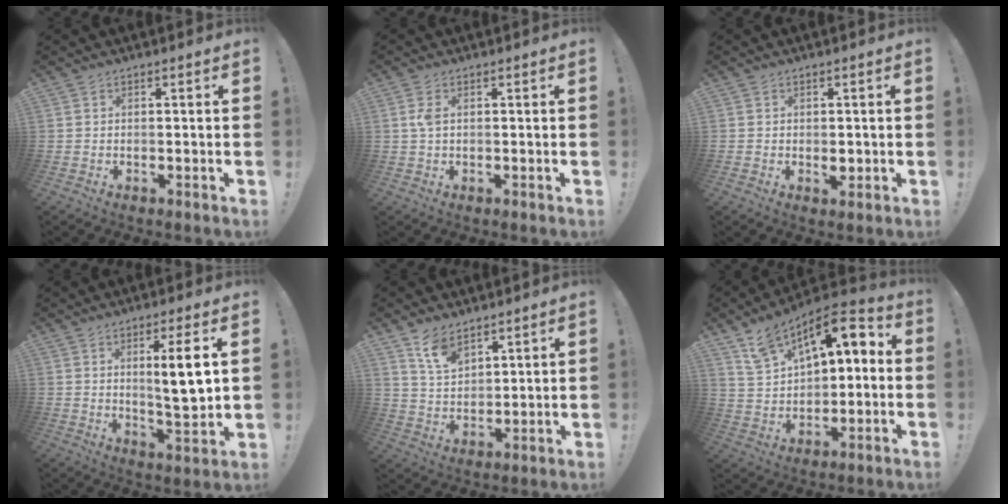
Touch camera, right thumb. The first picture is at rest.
{"total": 2.7, "force": [0.5, 1.4, 2.3], "torque": [-0.045, 0.005, 0.009]}
{"total": 2.0, "force": [-0.2, 1.5, 1.3], "torque": [-0.003, -0.003, -0.006]}
{"total": 9.0, "force": [2.4, 1.1, 8.6], "torque": [-0.131, -0.010, 0.032]}
{"total": 8.8, "force": [6.6, 4.4, 3.9], "torque": [-0.075, -0.035, 0.125]}
{"total": 12.6, "force": [5.3, 7.5, 8.6], "torque": [-0.128, -0.022, 0.092]}